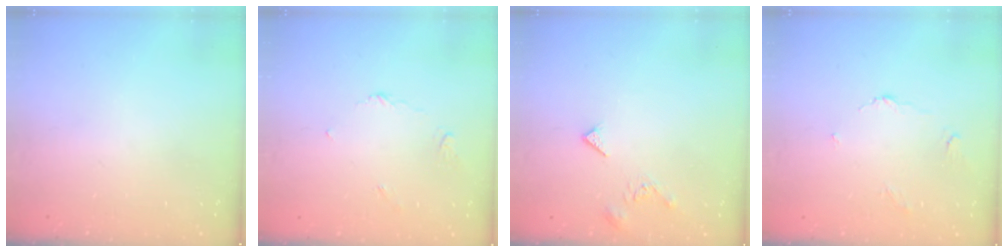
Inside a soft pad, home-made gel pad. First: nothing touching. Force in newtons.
{"total": 2.9, "press": 2.9, "slide": 0.3}
{"total": 3.0, "press": 2.9, "slide": 0.4}
{"total": 3.1, "press": 3.1, "slide": 0.4}